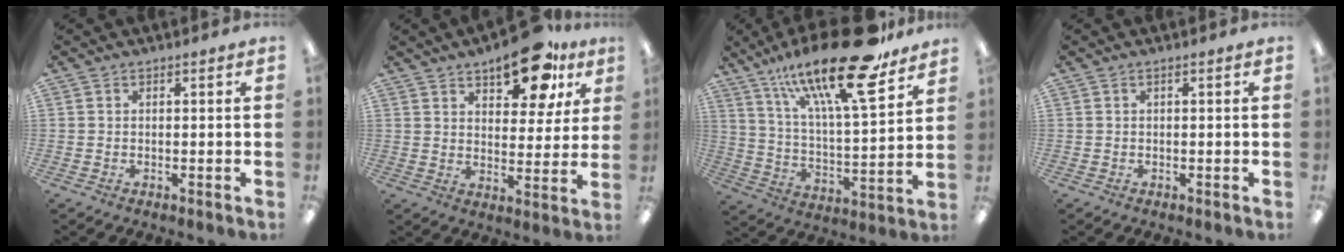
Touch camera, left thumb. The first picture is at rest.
{"total": 15.0, "force": [10.4, 6.8, 8.5], "torque": [-0.115, -0.050, 0.176]}
{"total": 24.8, "force": [17.1, 6.8, 16.7], "torque": [-0.263, -0.107, 0.278]}
{"total": 0.0}